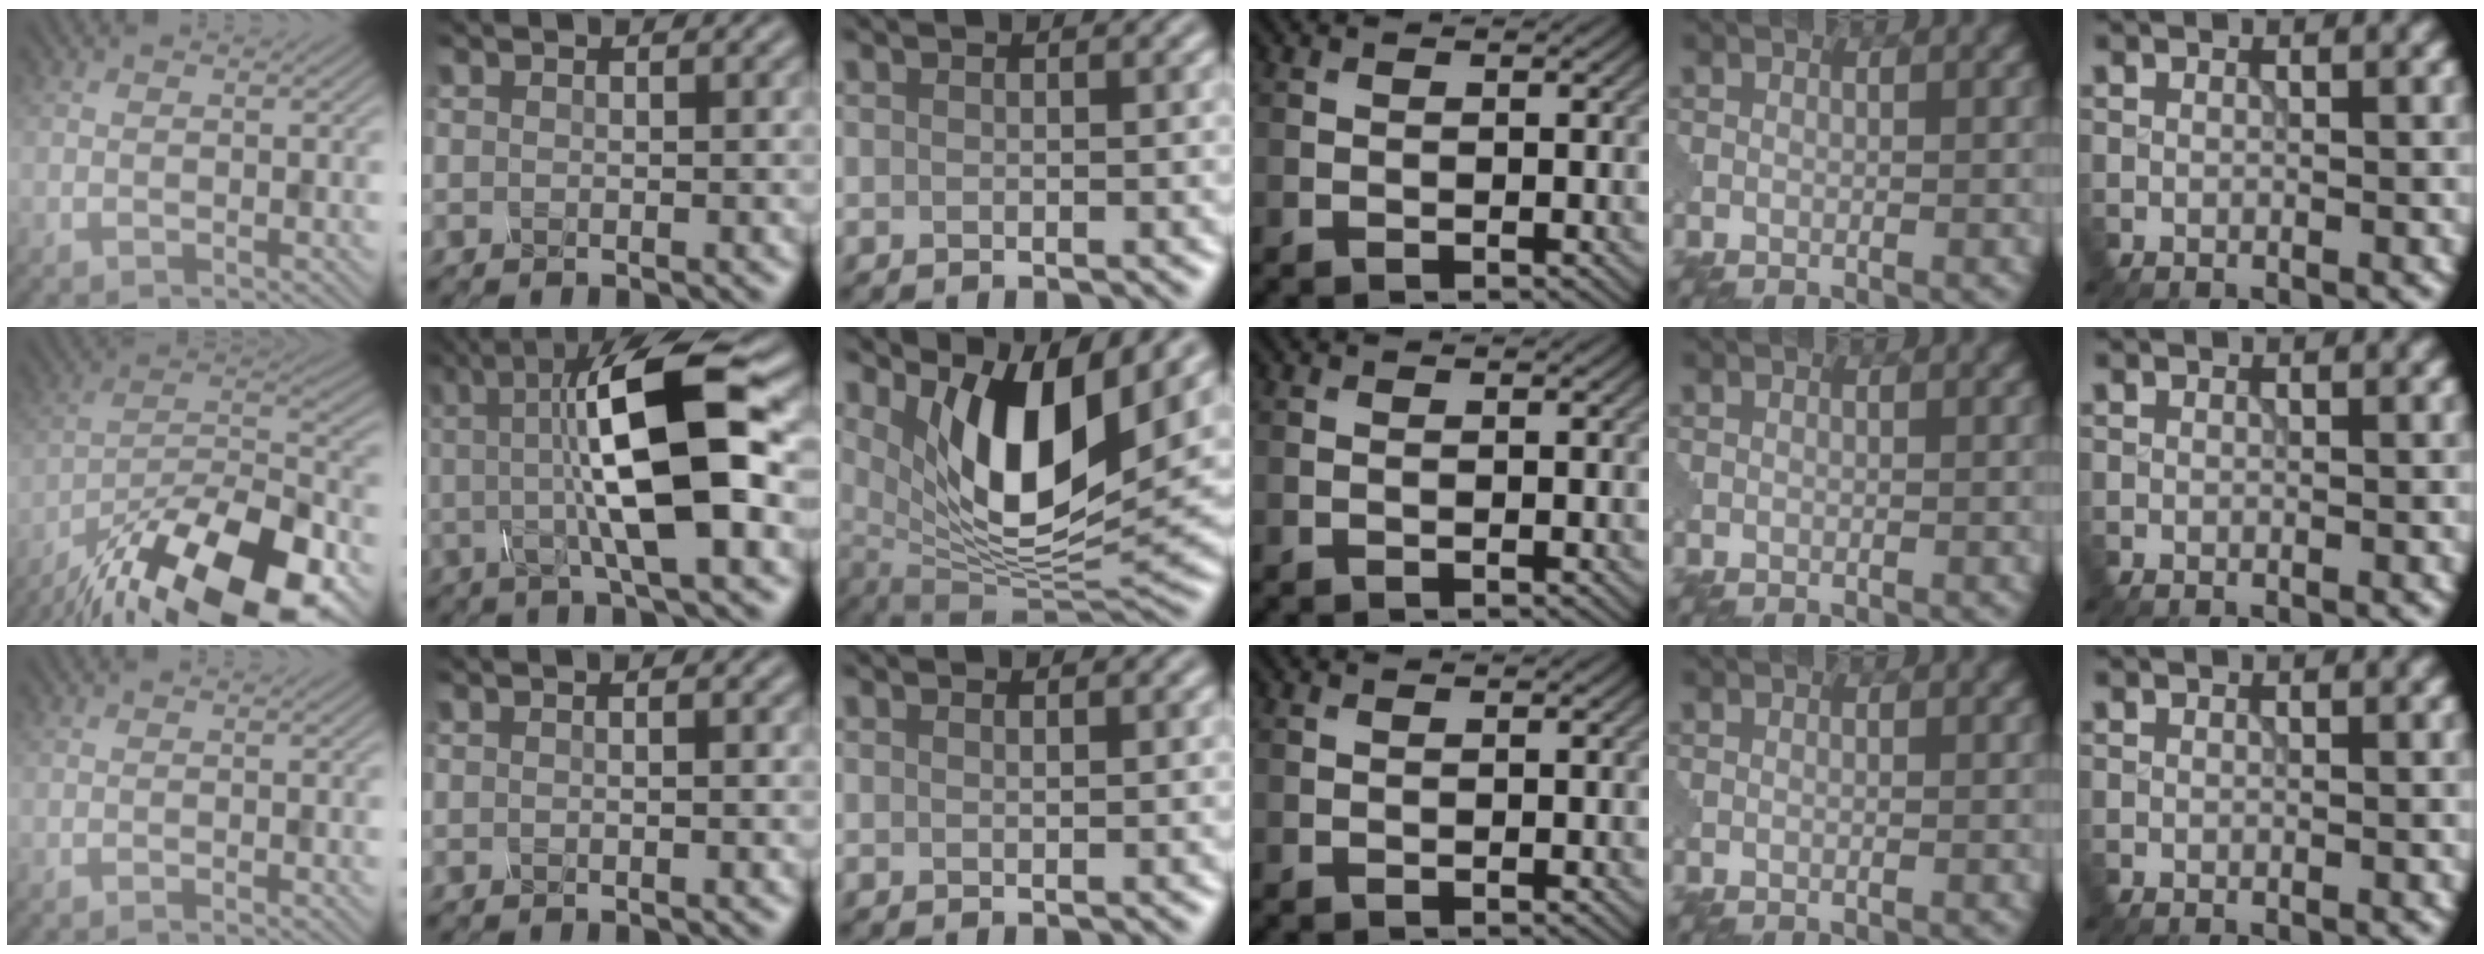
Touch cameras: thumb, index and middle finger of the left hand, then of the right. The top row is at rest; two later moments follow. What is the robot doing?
{"motion": "disassemble", "object": "glue stick"}